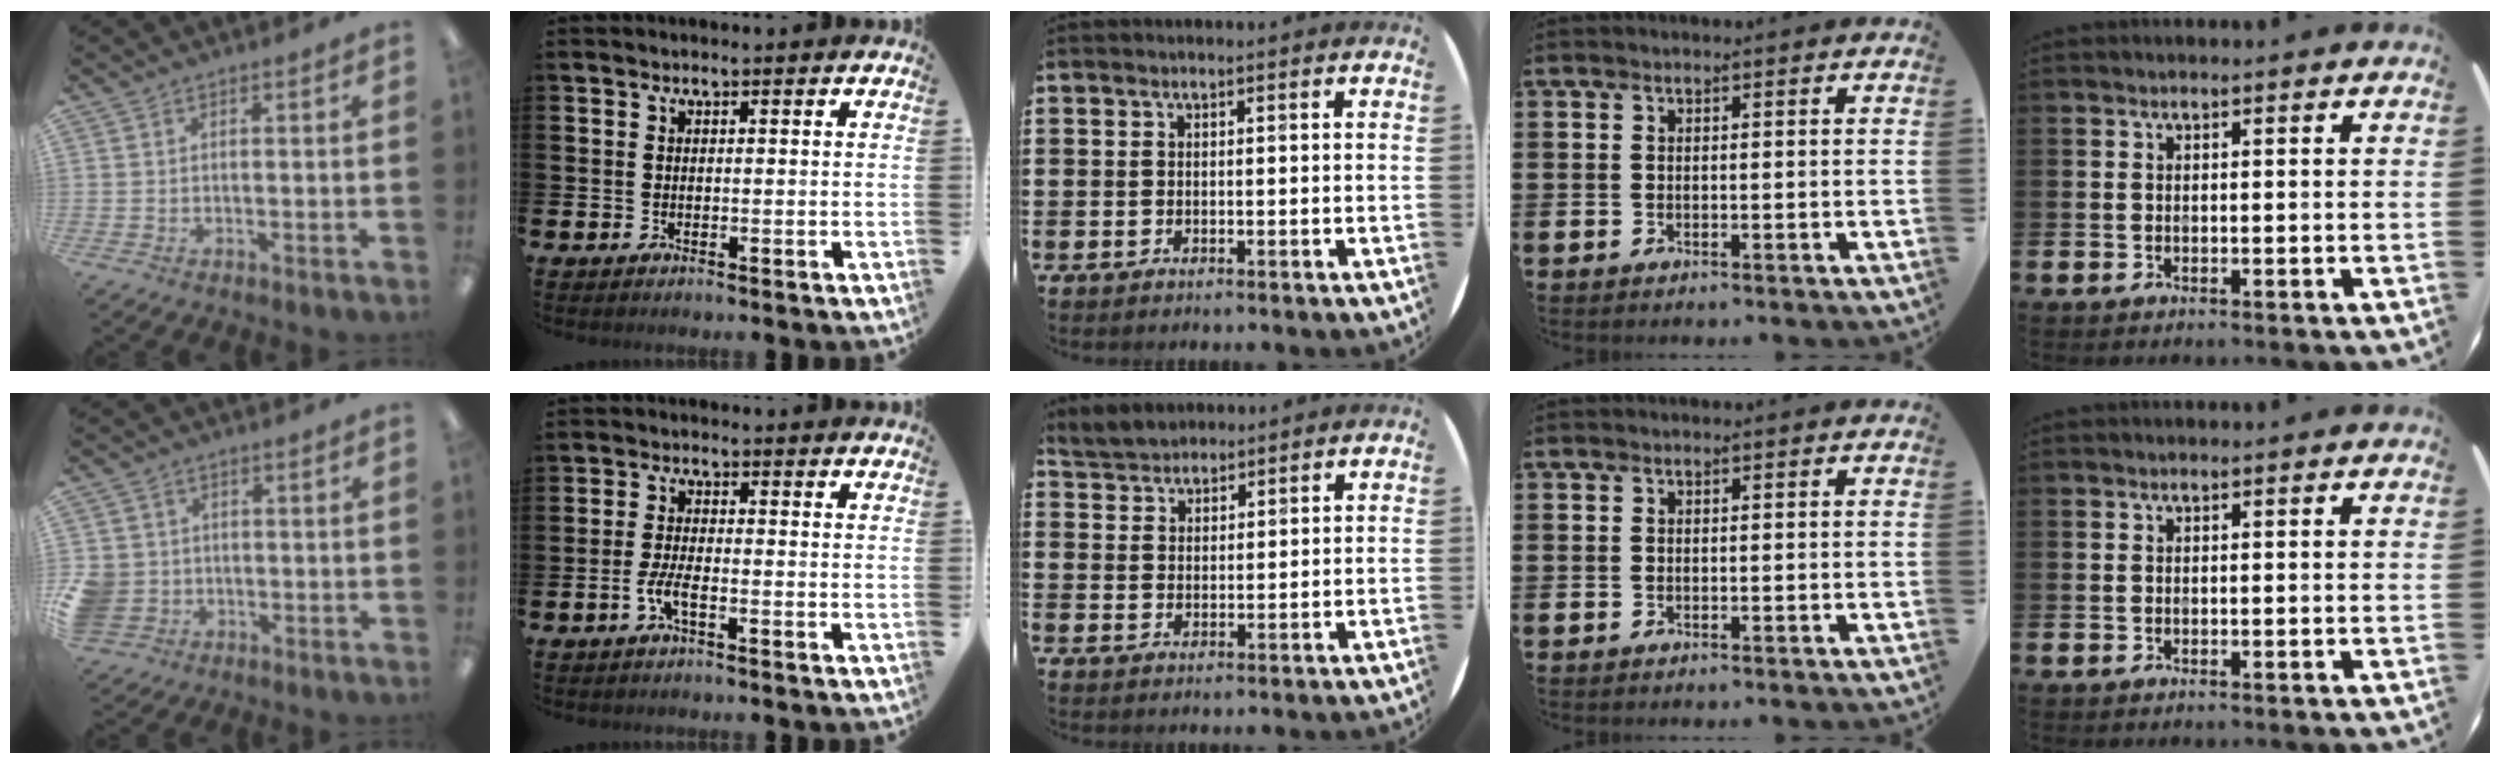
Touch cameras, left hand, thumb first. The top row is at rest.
{"thumb": {"total": 6.3, "force": [-1.1, 5.8, 2.0], "torque": [-0.053, 0.013, -0.018]}, "index": {"total": 2.9, "force": [-1.4, 0.6, 2.5], "torque": [-0.056, 0.001, -0.026]}, "middle": {"total": 3.8, "force": [3.7, 1.0, 0.0], "torque": [-0.012, -0.004, 0.073]}}